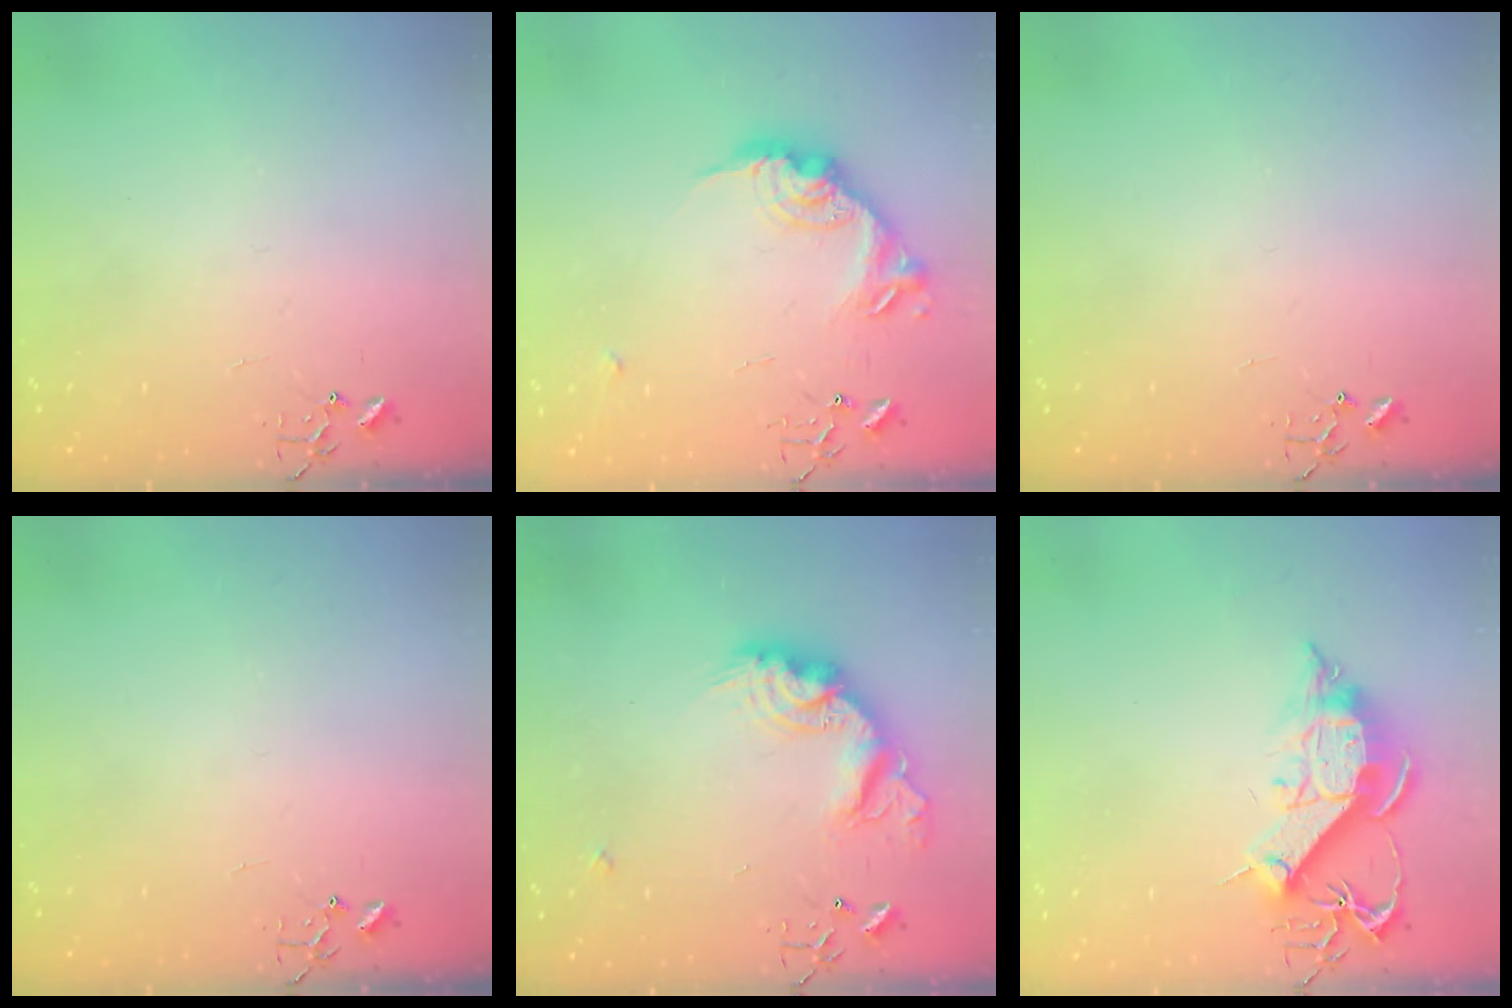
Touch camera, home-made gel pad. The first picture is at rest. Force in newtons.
{"total": 16.7, "press": 16.7, "slide": 0.9}
{"total": 0.0}
{"total": 0.0}
{"total": 17.9, "press": 17.8, "slide": 1.1}
{"total": 13.2, "press": 13.1, "slide": 1.5}